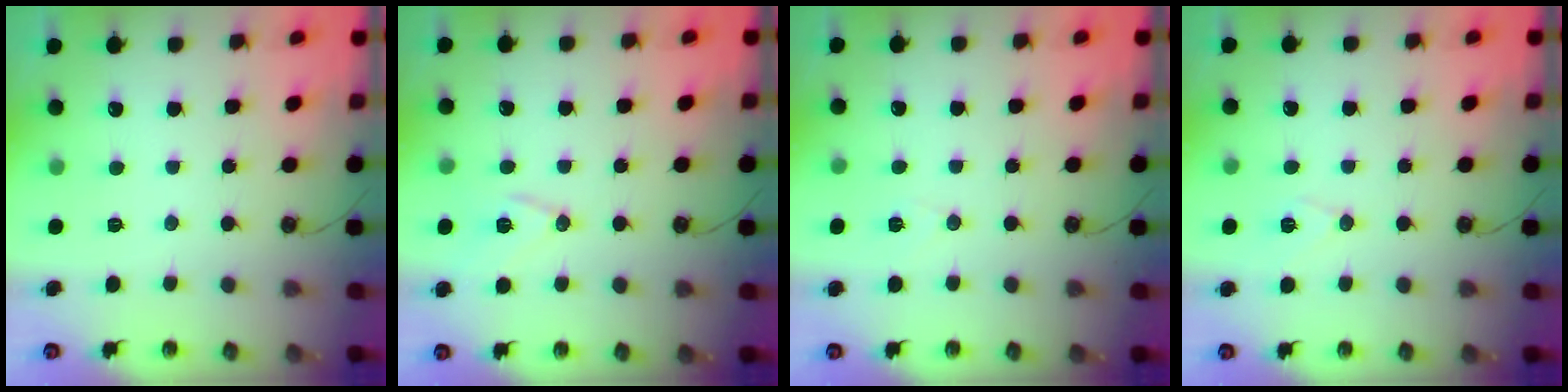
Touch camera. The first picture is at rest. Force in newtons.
{"total": 10.6, "press": 10.0, "slide": 3.3}
{"total": 5.3, "press": 3.0, "slide": 4.4}
{"total": 7.3, "press": 6.4, "slide": 3.6}